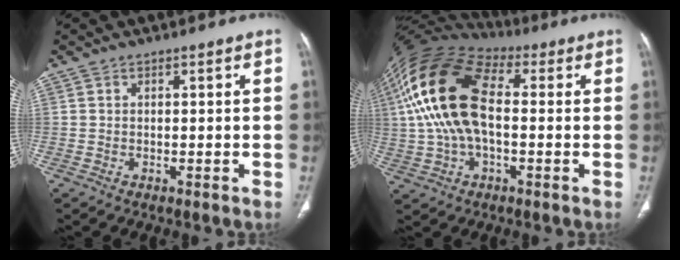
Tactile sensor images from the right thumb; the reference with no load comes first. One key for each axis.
{"total": 18.3, "fx": 1.9, "fy": 9.8, "fz": 15.4, "tx": -0.313, "ty": 0.031, "tz": 0.028}